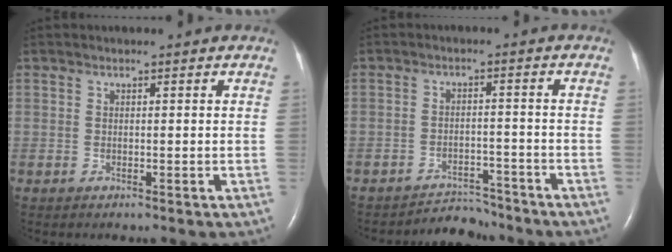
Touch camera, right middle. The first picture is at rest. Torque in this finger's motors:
{"motor_torque": [-0.48, -0.14, -0.16, 0.00]}